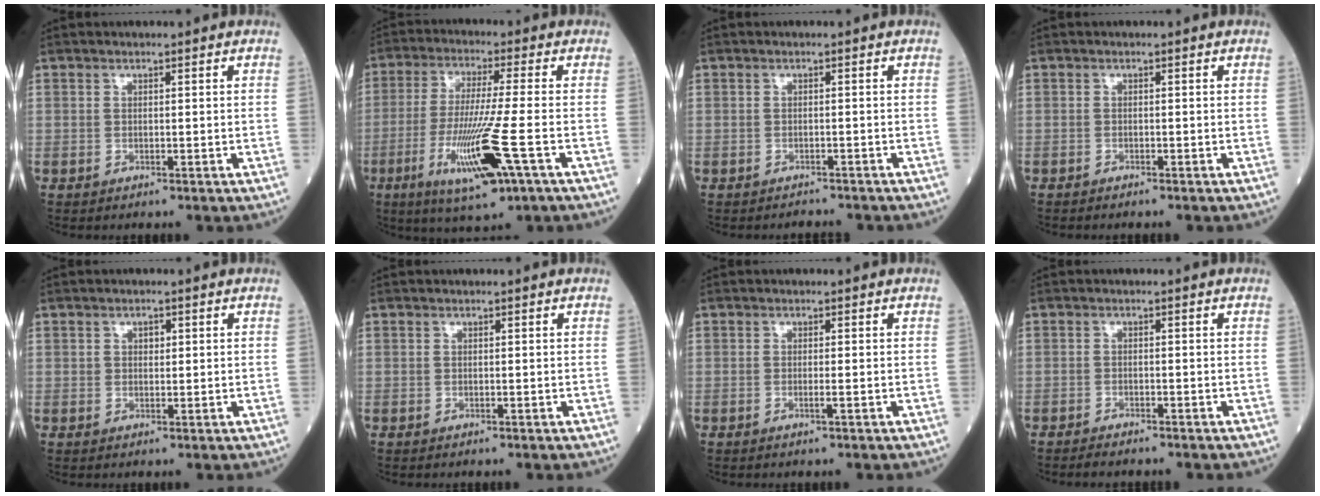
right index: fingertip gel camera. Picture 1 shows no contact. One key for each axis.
{"total": 12.7, "fx": -4.8, "fy": 0.0, "fz": 11.8, "tx": -0.240, "ty": -0.030, "tz": -0.084}
{"total": 1.6, "fx": -1.5, "fy": 0.3, "fz": -0.1, "tx": 0.002, "ty": -0.003, "tz": -0.020}
{"total": 1.0, "fx": -1.0, "fy": 0.1, "fz": 0.4, "tx": -0.006, "ty": 0.000, "tz": -0.013}
{"total": 1.4, "fx": 0.5, "fy": 1.0, "fz": 0.9, "tx": -0.012, "ty": -0.002, "tz": 0.007}
{"total": 0.0}
{"total": 0.9, "fx": -0.4, "fy": -0.2, "fz": 0.8, "tx": -0.017, "ty": -0.002, "tz": -0.006}
{"total": 2.3, "fx": -2.1, "fy": 0.4, "fz": 0.9, "tx": -0.017, "ty": -0.004, "tz": -0.031}